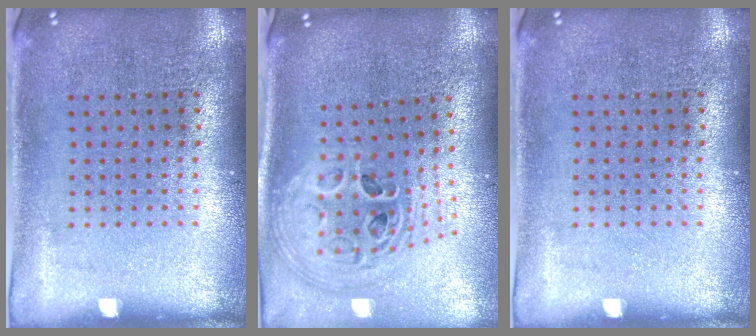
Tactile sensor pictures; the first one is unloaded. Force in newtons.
{"total": 2.8, "press": 2.0, "slide": 1.9}
{"total": 0.0}